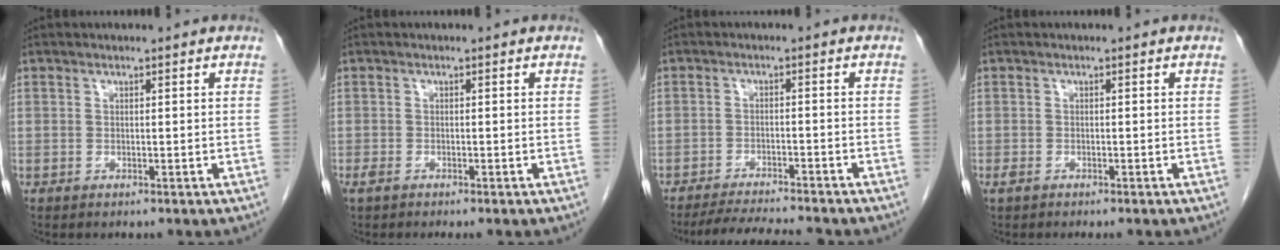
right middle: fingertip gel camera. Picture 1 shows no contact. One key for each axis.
{"total": 2.1, "fx": -1.6, "fy": 0.7, "fz": 1.3, "tx": -0.023, "ty": -0.006, "tz": -0.025}
{"total": 8.5, "fx": -7.9, "fy": 0.2, "fz": 3.3, "tx": -0.048, "ty": -0.011, "tz": -0.122}
{"total": 1.8, "fx": -1.4, "fy": 0.7, "fz": 1.0, "tx": -0.019, "ty": -0.004, "tz": -0.018}